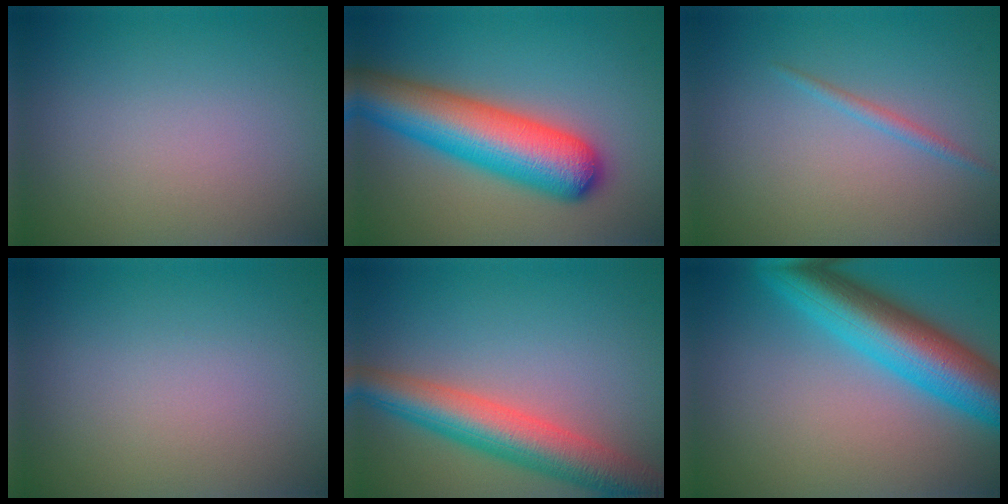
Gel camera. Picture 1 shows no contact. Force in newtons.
{"total": 9.6, "press": 9.6, "slide": 0.4}
{"total": 1.0, "press": 1.0, "slide": 0.0}
{"total": 0.0}
{"total": 7.2, "press": 7.2, "slide": 0.5}
{"total": 9.1, "press": 9.1, "slide": 0.5}